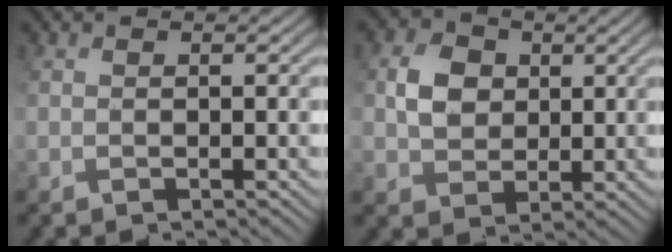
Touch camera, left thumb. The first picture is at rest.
{"total": 4.1, "force": [1.5, 3.5, 1.4], "torque": [-0.031, 0.014, 0.022]}